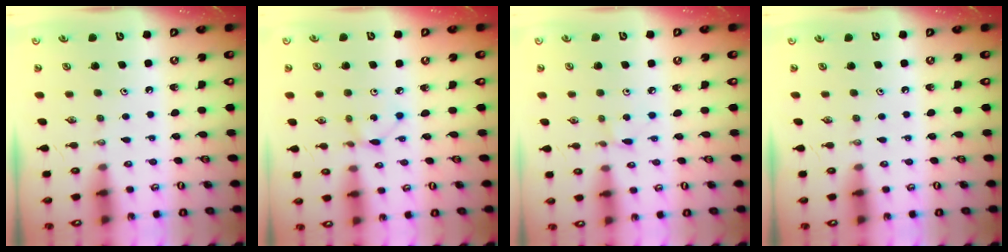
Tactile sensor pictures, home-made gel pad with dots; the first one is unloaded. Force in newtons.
{"total": 2.0, "press": 2.0, "slide": 0.2}
{"total": 2.4, "press": 2.4, "slide": 0.3}
{"total": 0.0}